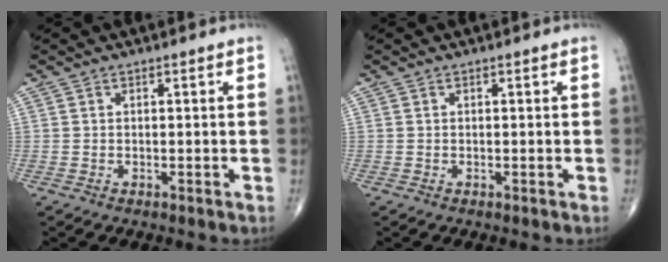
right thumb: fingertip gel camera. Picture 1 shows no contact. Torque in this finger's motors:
{"motor_torque": [0.00, 0.00, -0.02, 0.02, 0.03]}